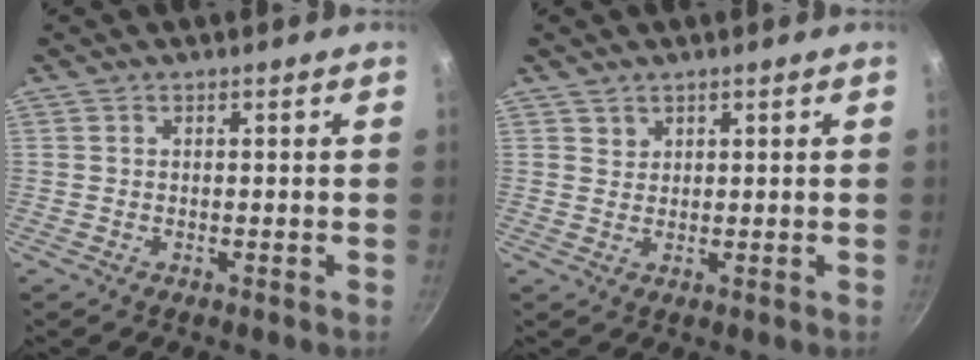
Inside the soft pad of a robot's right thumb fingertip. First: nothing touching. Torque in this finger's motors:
{"motor_torque": [-0.57, 0.34, -0.38, -0.09, 0.04]}